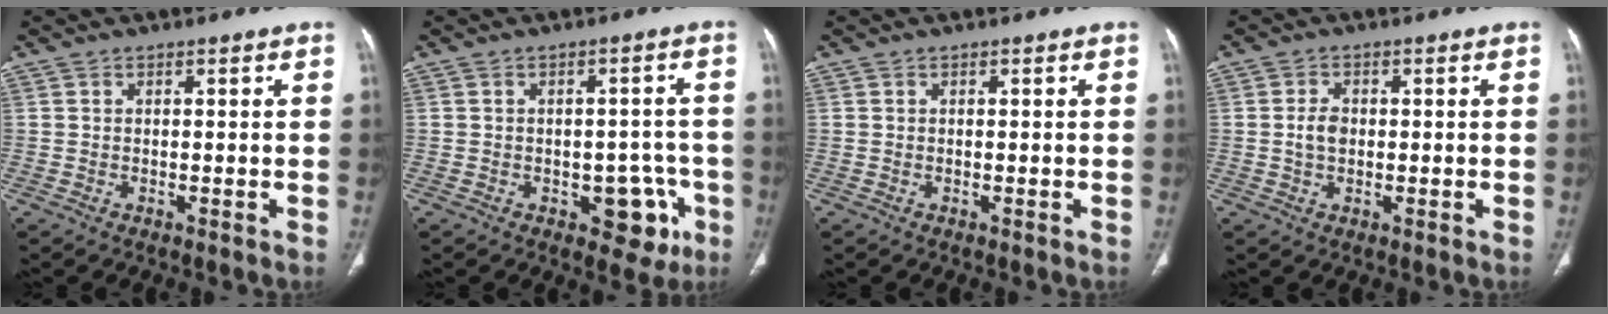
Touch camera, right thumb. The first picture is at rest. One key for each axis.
{"total": 7.6, "fx": -3.1, "fy": 4.7, "fz": 5.1, "tx": -0.024, "ty": 0.020, "tz": -0.033}
{"total": 0.0}
{"total": 3.2, "fx": 0.0, "fy": 2.2, "fz": 2.3, "tx": -0.042, "ty": 0.005, "tz": 0.000}